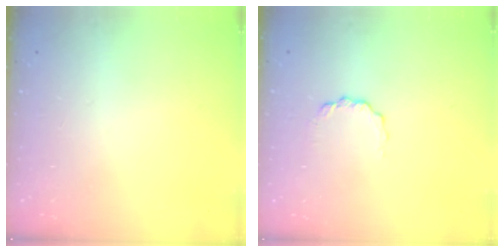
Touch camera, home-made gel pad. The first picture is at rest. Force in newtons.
{"total": 4.8, "press": 4.8, "slide": 0.5}